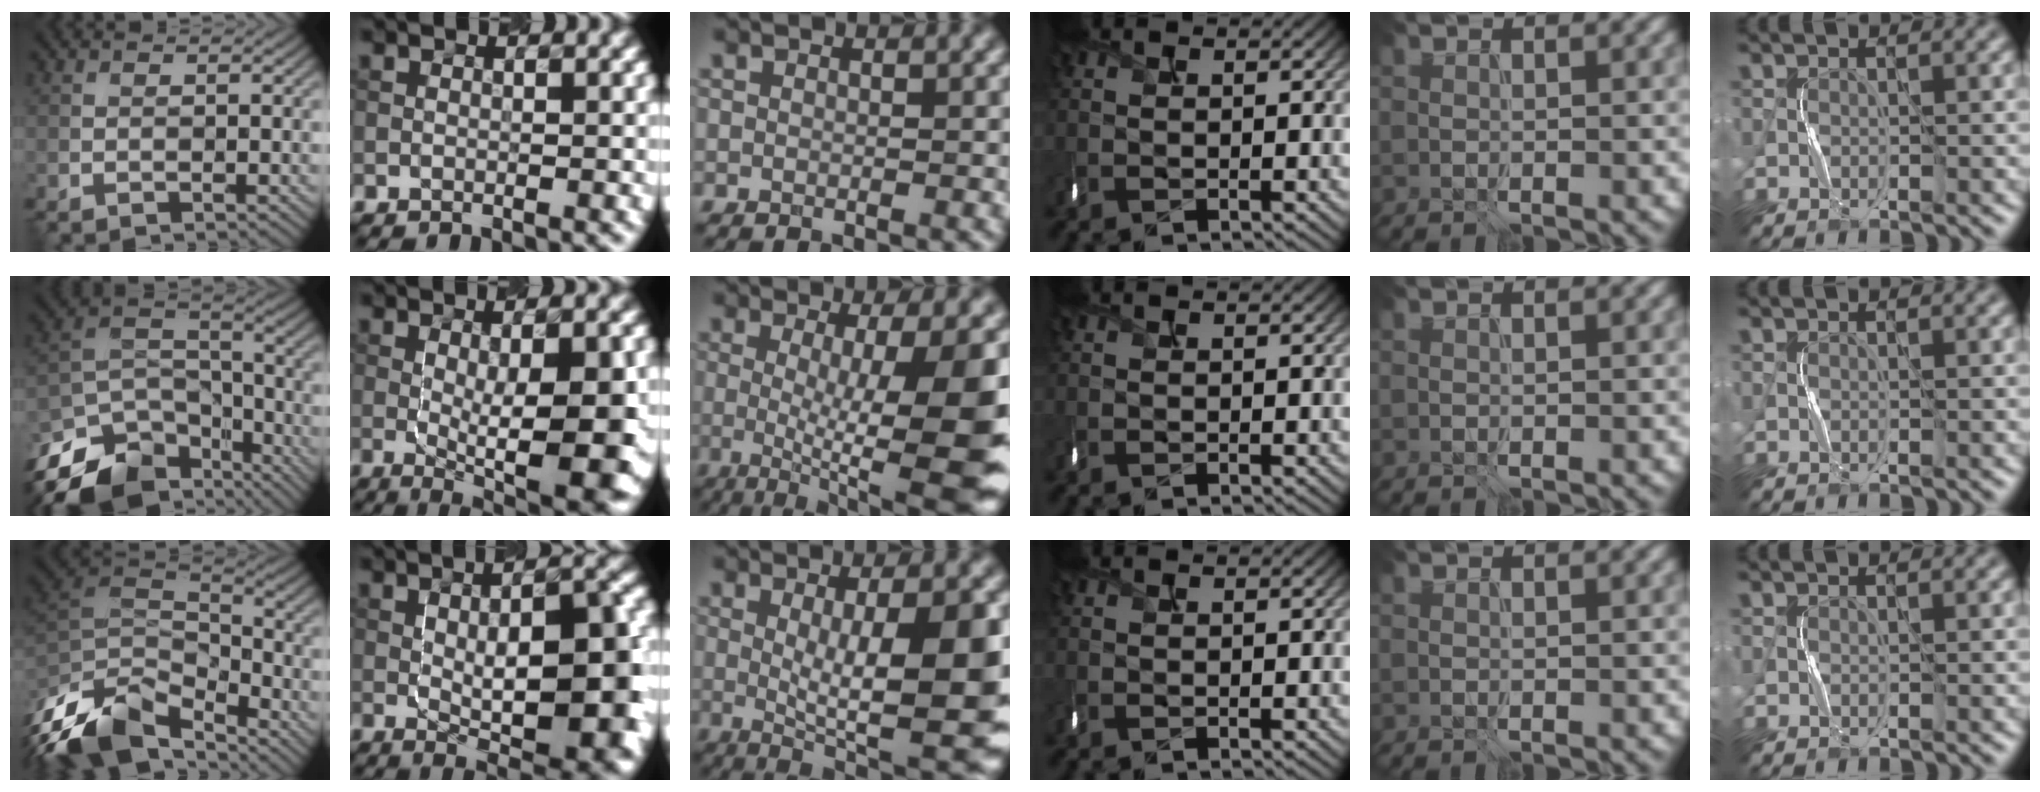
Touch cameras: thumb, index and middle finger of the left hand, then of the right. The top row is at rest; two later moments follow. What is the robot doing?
{"motion": "shake", "object": "box of matches"}